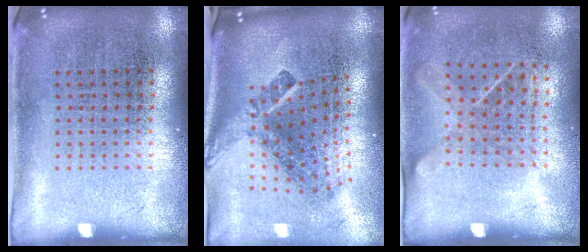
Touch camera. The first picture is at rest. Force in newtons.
{"total": 2.9, "press": 1.7, "slide": 2.3}
{"total": 1.3, "press": 1.0, "slide": 0.8}